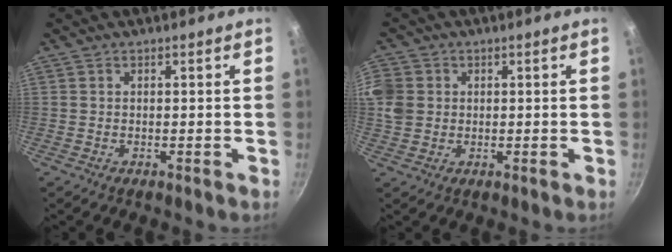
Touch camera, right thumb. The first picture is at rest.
{"total": 8.0, "force": [1.1, 7.0, 3.8], "torque": [-0.081, 0.003, 0.014]}